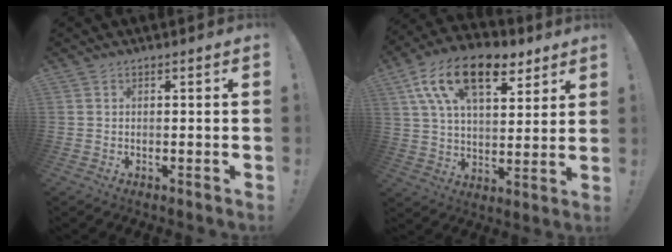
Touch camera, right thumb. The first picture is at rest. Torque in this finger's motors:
{"motor_torque": [1.70, 2.96, 0.68, -0.20, 0.51]}